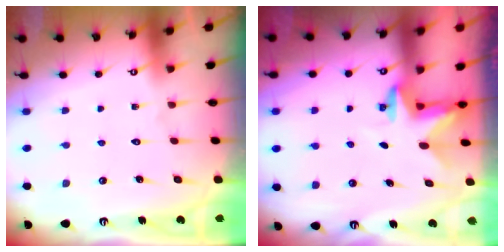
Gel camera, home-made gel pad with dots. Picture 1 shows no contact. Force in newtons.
{"total": 2.5, "press": 2.5, "slide": 0.4}